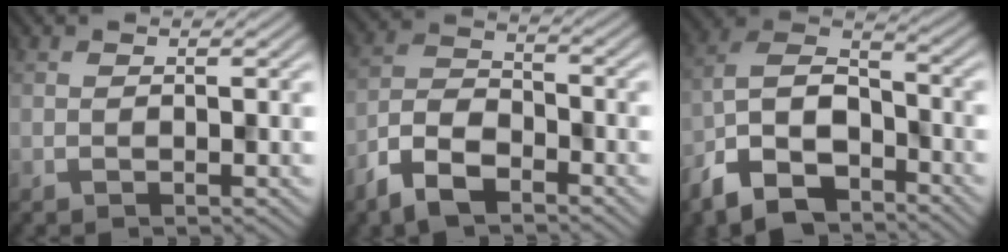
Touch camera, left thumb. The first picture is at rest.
{"total": 7.7, "force": [-5.2, 3.5, 4.4], "torque": [-0.089, -0.006, -0.119]}
{"total": 12.3, "force": [-7.7, 6.3, 7.2], "torque": [-0.158, -0.014, -0.158]}